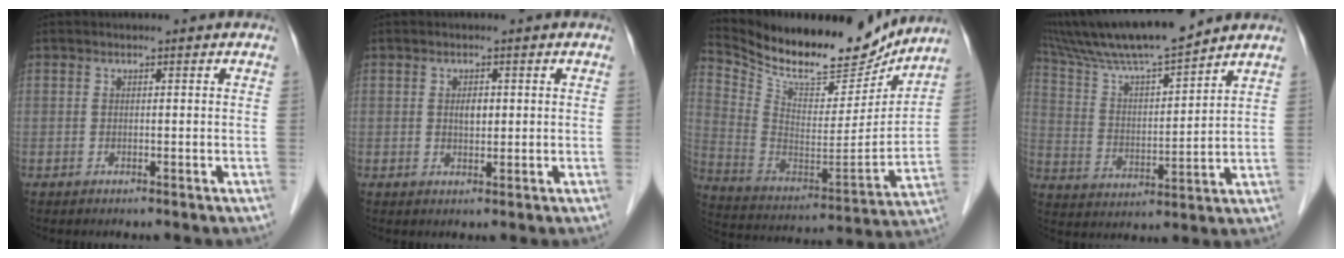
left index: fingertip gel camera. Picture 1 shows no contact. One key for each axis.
{"total": 1.8, "fx": 0.4, "fy": 1.0, "fz": 1.5, "tx": -0.026, "ty": 0.000, "tz": 0.007}
{"total": 21.2, "fx": 18.9, "fy": 5.6, "fz": 8.0, "tx": -0.157, "ty": -0.021, "tz": 0.309}
{"total": 14.4, "fx": 12.7, "fy": 0.1, "fz": 6.8, "tx": -0.133, "ty": 0.010, "tz": 0.231}